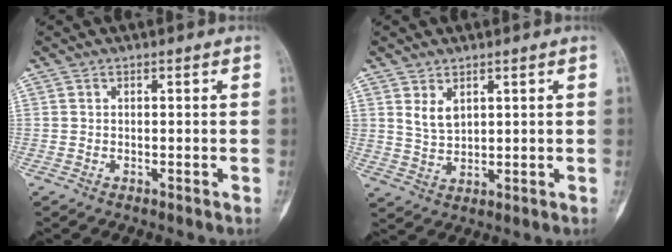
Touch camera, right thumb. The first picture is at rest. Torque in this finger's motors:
{"motor_torque": [-0.56, 0.73, 0.23, 0.20, 0.05]}